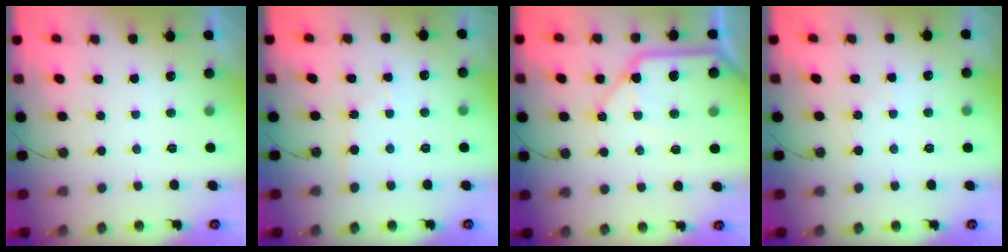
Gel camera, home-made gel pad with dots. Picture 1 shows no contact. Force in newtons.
{"total": 2.8, "press": 2.7, "slide": 0.4}
{"total": 13.3, "press": 13.2, "slide": 1.6}
{"total": 2.4, "press": 2.3, "slide": 0.4}